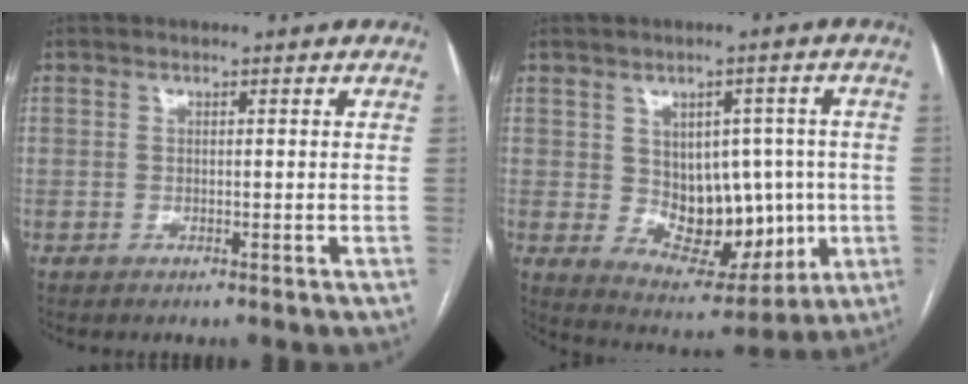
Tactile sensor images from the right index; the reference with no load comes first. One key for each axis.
{"total": 12.4, "fx": -0.3, "fy": 8.0, "fz": 9.6, "tx": -0.124, "ty": 0.018, "tz": 0.023}